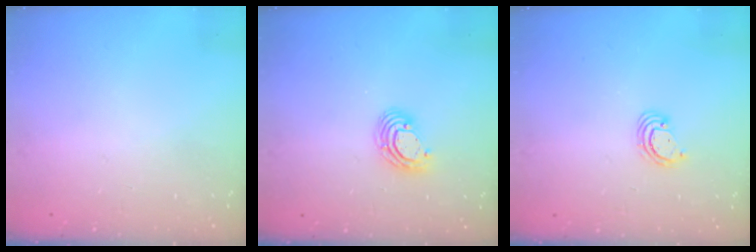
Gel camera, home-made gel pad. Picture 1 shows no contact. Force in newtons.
{"total": 8.2, "press": 8.1, "slide": 1.4}
{"total": 2.5, "press": 2.5, "slide": 0.3}